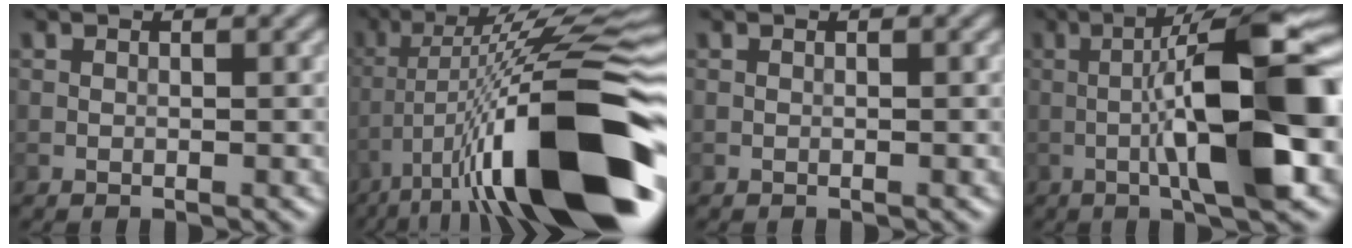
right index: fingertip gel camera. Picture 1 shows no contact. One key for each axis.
{"total": 16.8, "fx": -6.0, "fy": 3.6, "fz": 15.3, "tx": -0.243, "ty": 0.023, "tz": -0.095}
{"total": 0.0}
{"total": 12.9, "fx": -1.0, "fy": 2.5, "fz": 12.7, "tx": -0.193, "ty": 0.018, "tz": -0.018}